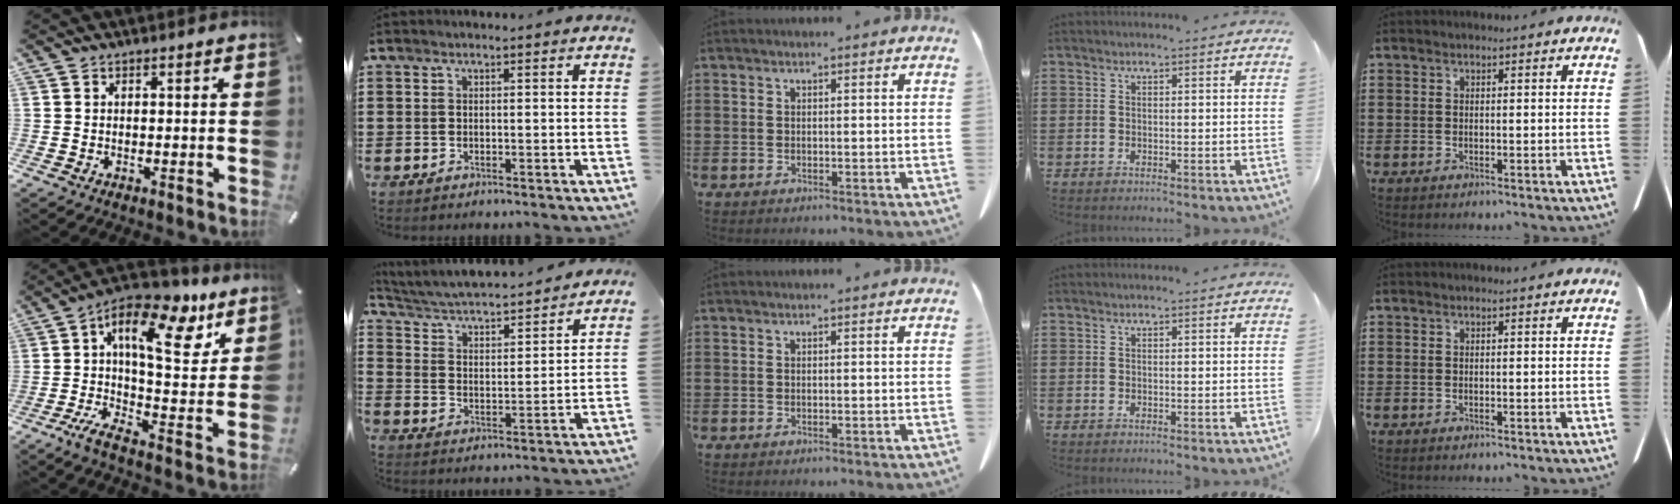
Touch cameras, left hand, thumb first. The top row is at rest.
{"thumb": {"total": 19.3, "force": [8.5, 8.8, 15.0], "torque": [-0.241, -0.059, 0.137]}, "index": {"total": 3.7, "force": [3.6, 0.0, 0.9], "torque": [-0.038, -0.033, 0.053]}}